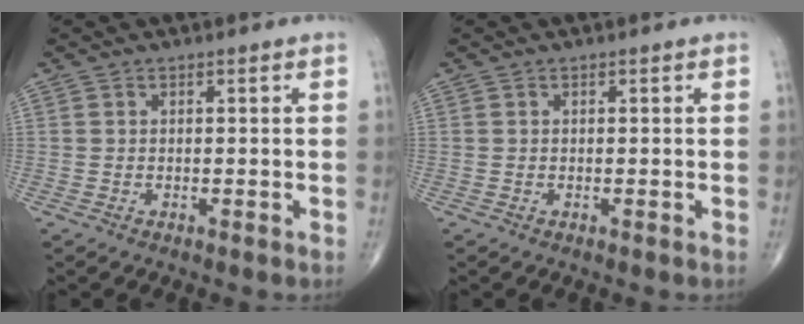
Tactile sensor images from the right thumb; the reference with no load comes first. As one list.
[{"total": 0.0}]